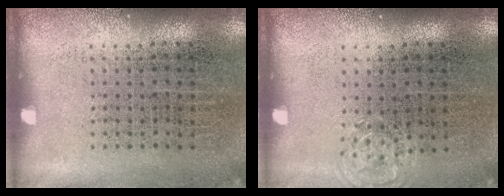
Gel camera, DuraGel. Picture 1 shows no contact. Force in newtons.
{"total": 0.6, "press": 0.6, "slide": 0.1}